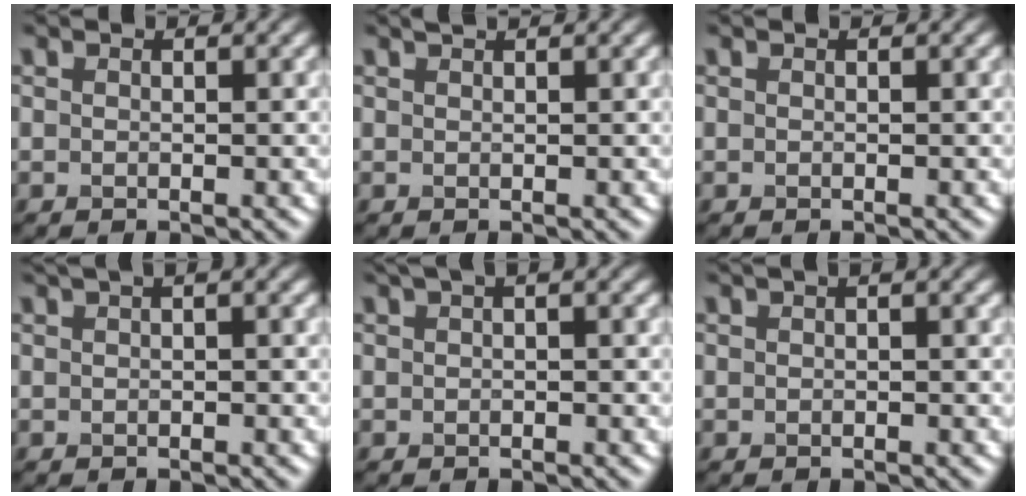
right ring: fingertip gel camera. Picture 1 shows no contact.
{"total": 0.7, "force": [0.6, 0.1, 0.3], "torque": [-0.002, -0.001, 0.008]}
{"total": 0.0}
{"total": 1.8, "force": [0.8, 0.4, 1.5], "torque": [-0.025, 0.003, 0.007]}
{"total": 1.6, "force": [0.7, 0.4, 1.4], "torque": [-0.024, 0.003, 0.007]}
{"total": 0.9, "force": [0.3, 0.3, 0.8], "torque": [-0.016, 0.001, 0.002]}